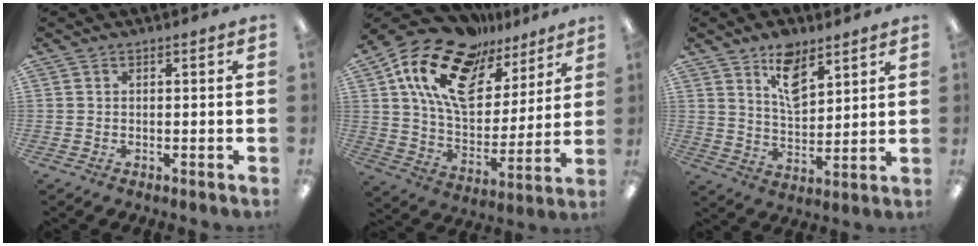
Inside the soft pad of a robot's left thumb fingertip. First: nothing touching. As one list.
[{"total": 20.1, "force": [12.5, 10.9, 11.3], "torque": [-0.222, -0.069, 0.221]}, {"total": 10.4, "force": [6.9, 5.4, 5.6], "torque": [-0.080, -0.040, 0.122]}]